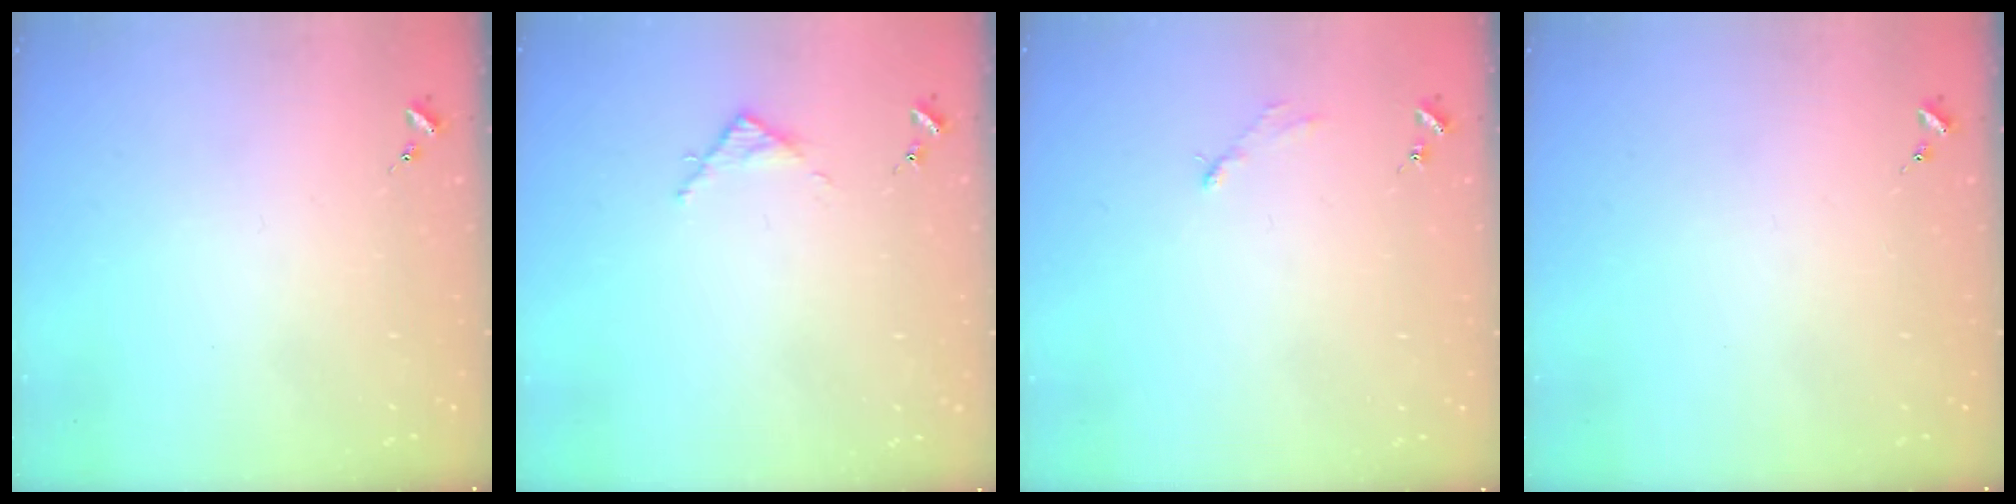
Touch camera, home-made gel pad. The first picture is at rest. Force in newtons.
{"total": 2.8, "press": 2.8, "slide": 0.4}
{"total": 2.9, "press": 2.9, "slide": 0.4}
{"total": 0.0}